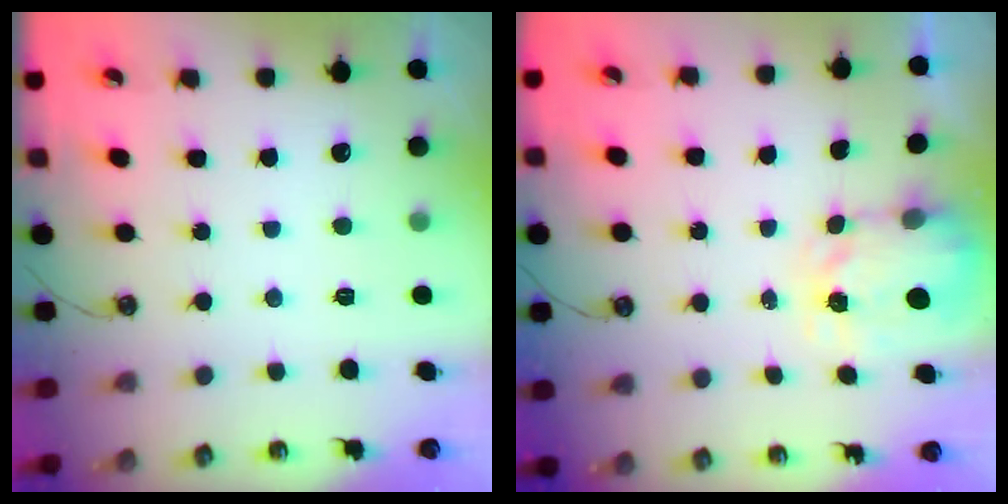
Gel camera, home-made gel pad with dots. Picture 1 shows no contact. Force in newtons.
{"total": 3.5, "press": 3.5, "slide": 0.4}